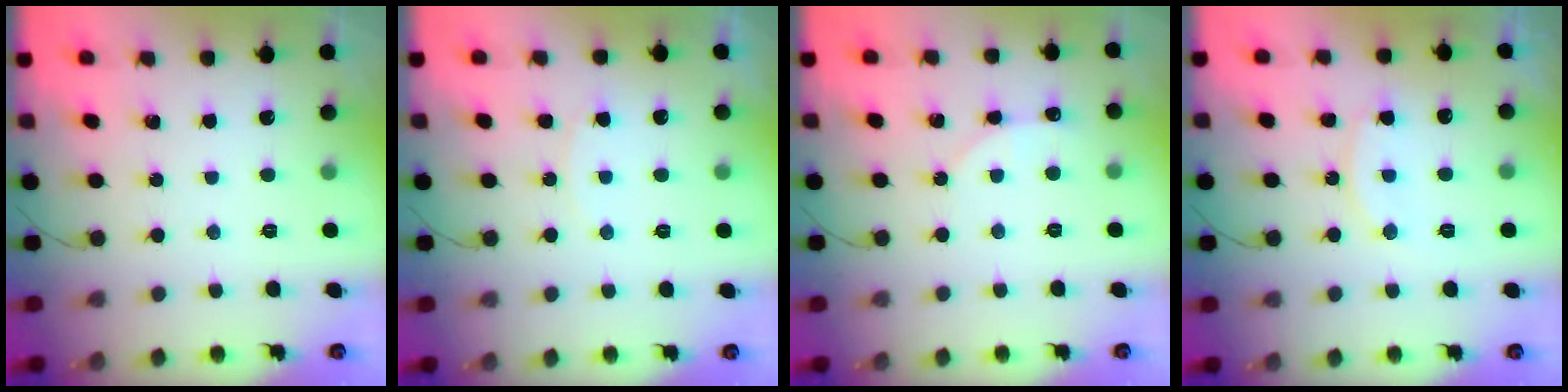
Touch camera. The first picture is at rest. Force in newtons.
{"total": 4.3, "press": 4.2, "slide": 0.6}
{"total": 3.9, "press": 3.8, "slide": 0.5}
{"total": 10.0, "press": 10.0, "slide": 0.8}